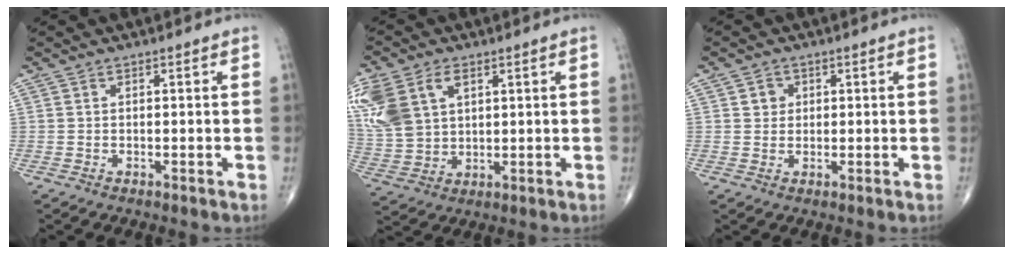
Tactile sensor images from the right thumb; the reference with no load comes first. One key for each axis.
{"total": 15.6, "fx": 5.8, "fy": 10.4, "fz": 10.1, "tx": -0.238, "ty": 0.002, "tz": 0.120}
{"total": 2.4, "fx": 0.7, "fy": 2.1, "fz": 0.8, "tx": 0.001, "ty": -0.001, "tz": 0.008}